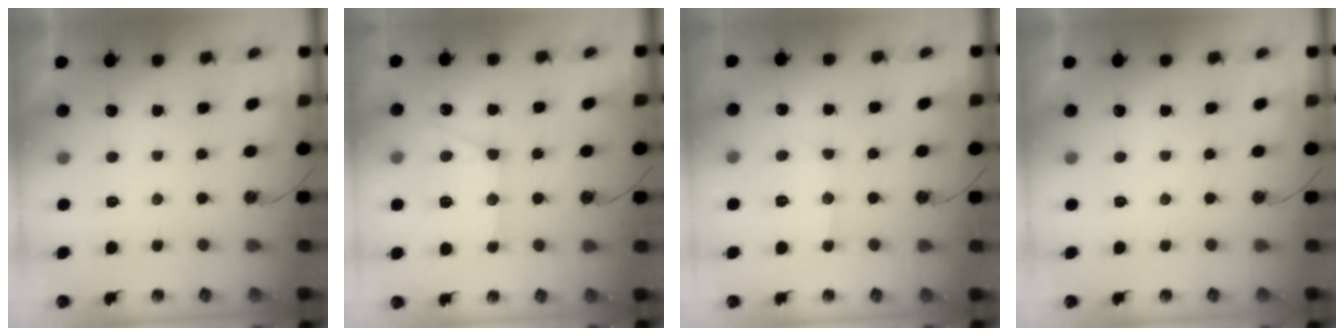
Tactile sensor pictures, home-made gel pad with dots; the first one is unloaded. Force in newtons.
{"total": 12.0, "press": 11.9, "slide": 1.1}
{"total": 10.5, "press": 10.4, "slide": 1.0}
{"total": 0.0}